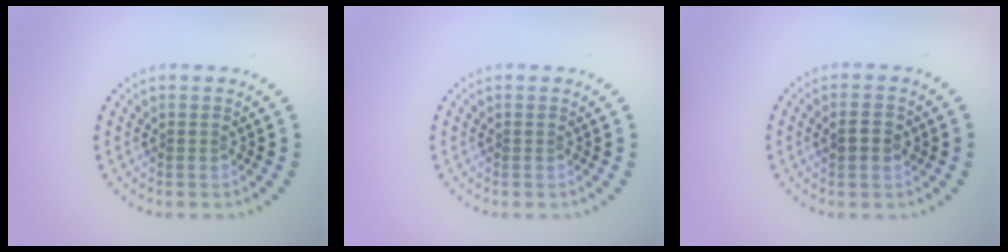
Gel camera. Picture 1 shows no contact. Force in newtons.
{"total": 0.0}
{"total": 2.2, "press": 2.2, "slide": 0.1}